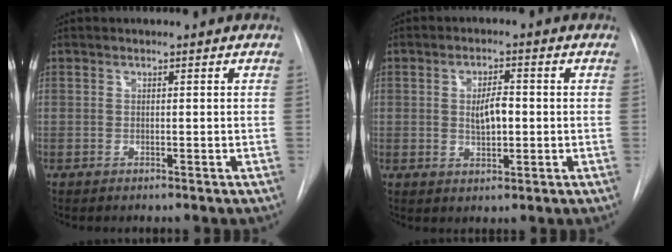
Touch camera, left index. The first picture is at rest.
{"total": 4.1, "force": [-0.4, 1.5, 3.8], "torque": [-0.063, -0.004, -0.003]}